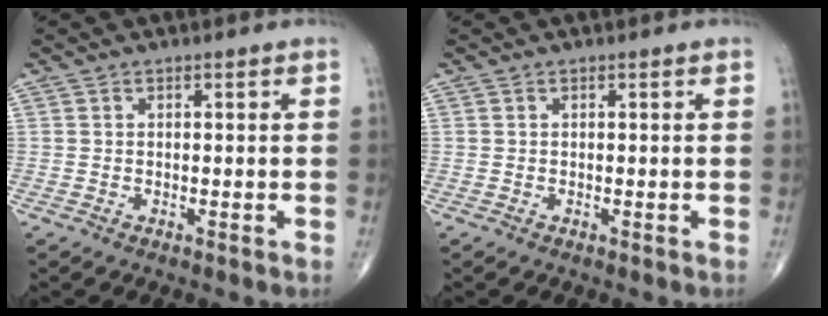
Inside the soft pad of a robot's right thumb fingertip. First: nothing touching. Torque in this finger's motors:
{"motor_torque": [0.01, -0.09, 0.19, 0.03, -0.03]}